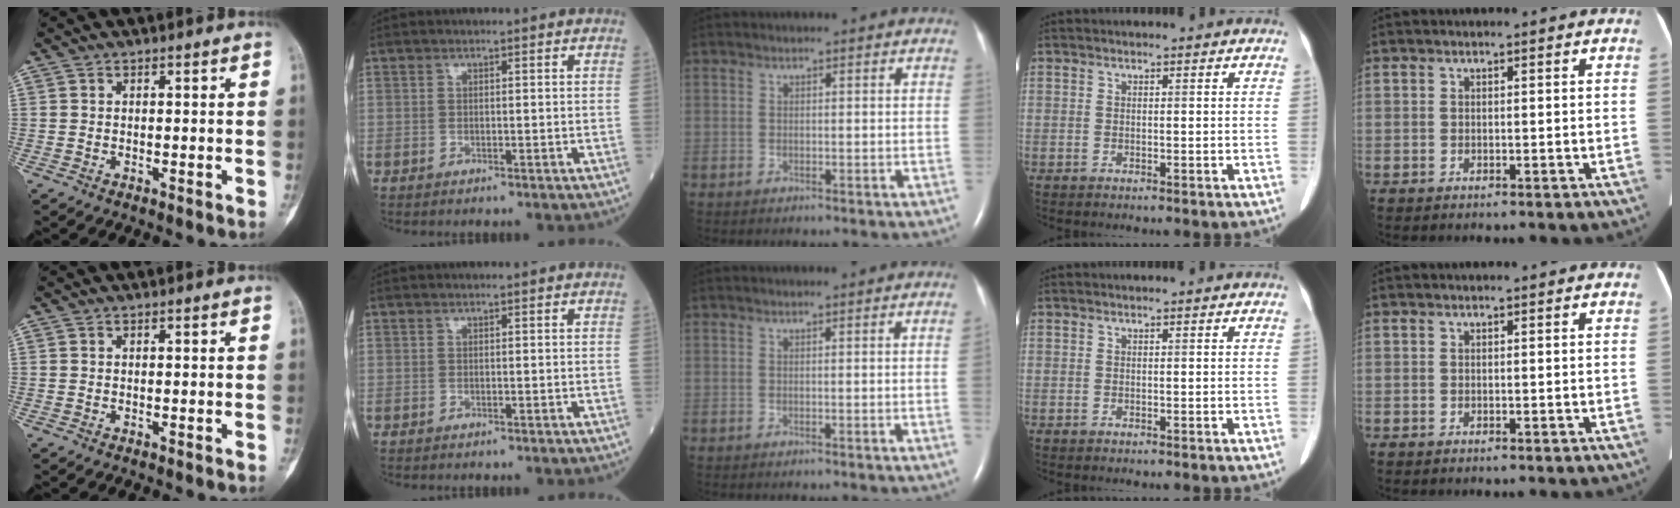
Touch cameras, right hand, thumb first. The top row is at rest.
{"middle": {"total": 0.8, "force": [-0.1, -0.4, 0.7], "torque": [-0.009, 0.001, -0.001]}}